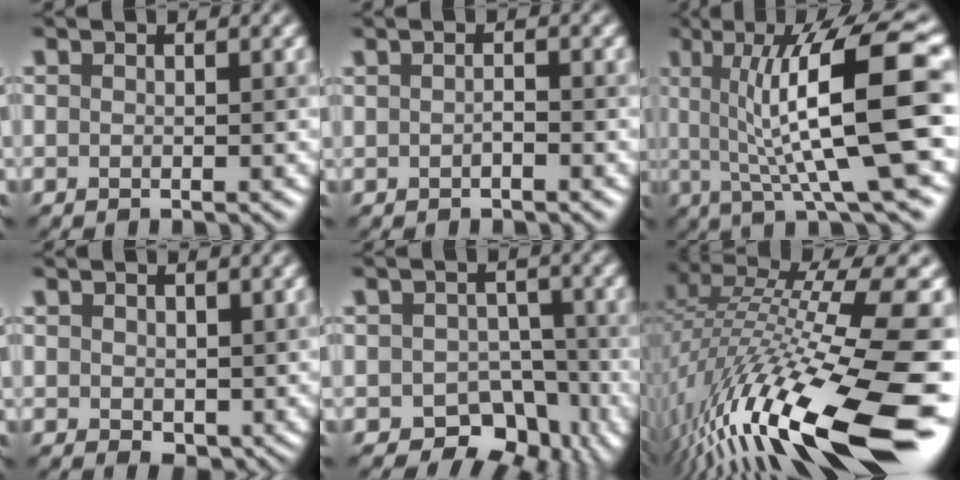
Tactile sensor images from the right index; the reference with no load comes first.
{"total": 0.6, "force": [-0.1, 0.2, 0.5], "torque": [-0.015, -0.001, -0.002]}
{"total": 11.9, "force": [1.2, 2.4, 11.6], "torque": [-0.167, 0.008, 0.022]}
{"total": 2.4, "force": [0.8, 1.6, 1.5], "torque": [-0.028, -0.007, 0.020]}
{"total": 6.1, "force": [-2.5, 4.8, 2.9], "torque": [-0.017, -0.002, -0.031]}
{"total": 16.5, "force": [-4.3, 4.1, 15.4], "torque": [-0.280, 0.016, -0.072]}